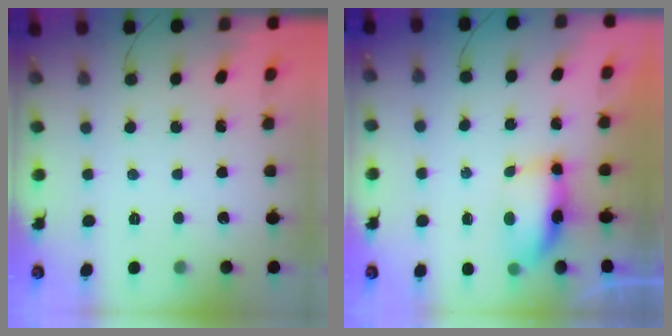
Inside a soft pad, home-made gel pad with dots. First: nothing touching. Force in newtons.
{"total": 13.8, "press": 8.9, "slide": 10.6}